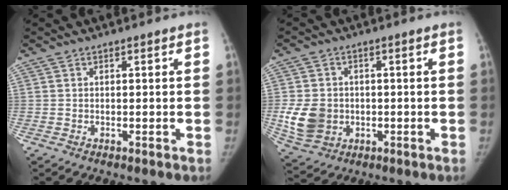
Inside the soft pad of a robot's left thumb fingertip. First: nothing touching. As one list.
[{"total": 9.0, "force": [-1.1, 7.6, 4.9], "torque": [-0.078, 0.000, -0.009]}]